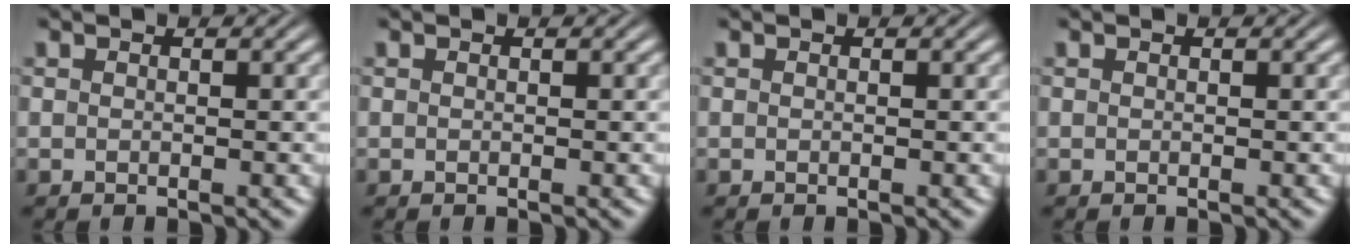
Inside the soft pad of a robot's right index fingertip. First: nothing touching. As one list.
[{"total": 0.0}, {"total": 0.0}, {"total": 0.0}]